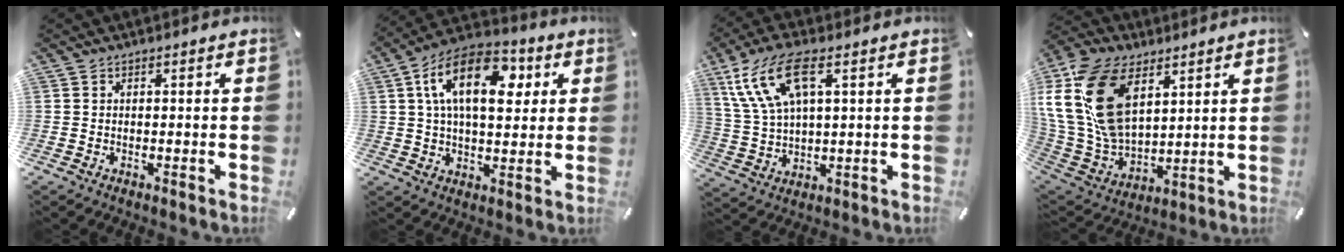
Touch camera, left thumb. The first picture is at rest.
{"total": 17.1, "force": [5.5, 9.9, 12.8], "torque": [-0.211, 0.003, 0.092]}
{"total": 13.5, "force": [6.0, 5.9, 10.6], "torque": [-0.237, -0.003, 0.109]}
{"total": 23.1, "force": [8.7, 14.8, 15.4], "torque": [-0.367, -0.040, 0.154]}